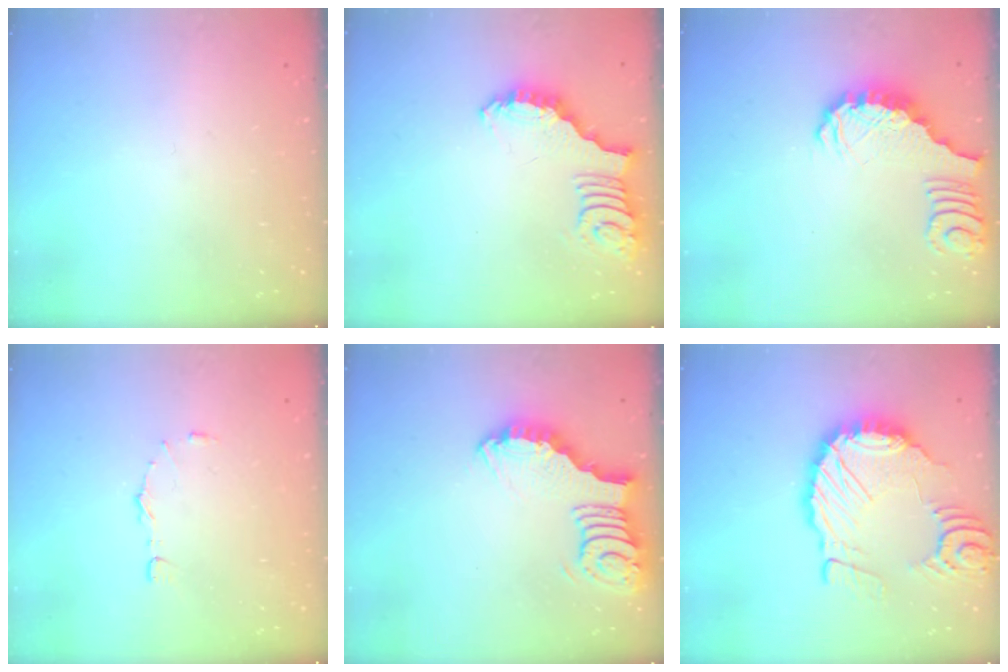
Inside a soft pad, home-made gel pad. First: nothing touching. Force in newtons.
{"total": 2.6, "press": 2.5, "slide": 0.5}
{"total": 2.7, "press": 2.7, "slide": 0.5}
{"total": 5.1, "press": 5.0, "slide": 0.6}
{"total": 6.5, "press": 6.4, "slide": 0.9}
{"total": 17.7, "press": 17.6, "slide": 2.0}